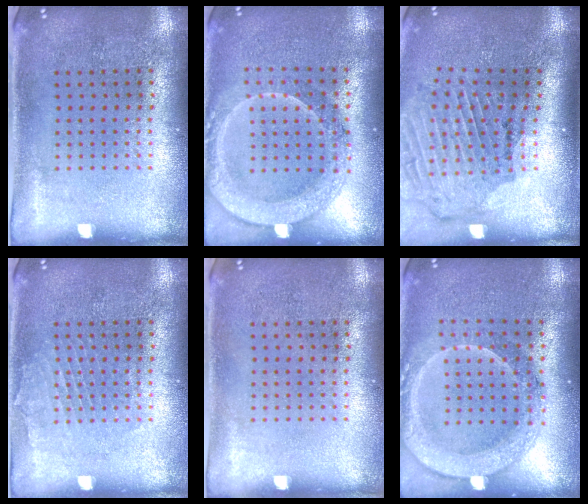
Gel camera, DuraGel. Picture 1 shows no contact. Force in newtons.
{"total": 2.0, "press": 1.8, "slide": 0.7}
{"total": 2.0, "press": 1.9, "slide": 0.6}
{"total": 1.2, "press": 1.1, "slide": 0.1}
{"total": 0.0}
{"total": 2.1, "press": 1.9, "slide": 0.9}